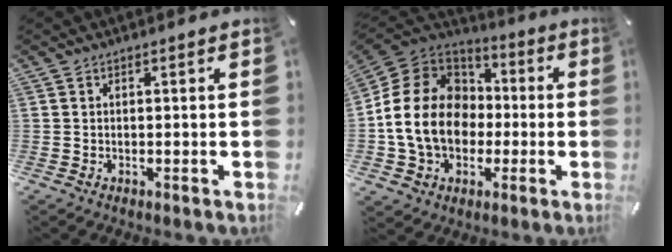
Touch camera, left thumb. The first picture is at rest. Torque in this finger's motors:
{"motor_torque": [0.80, 2.69, 2.59, 0.18, 0.68]}